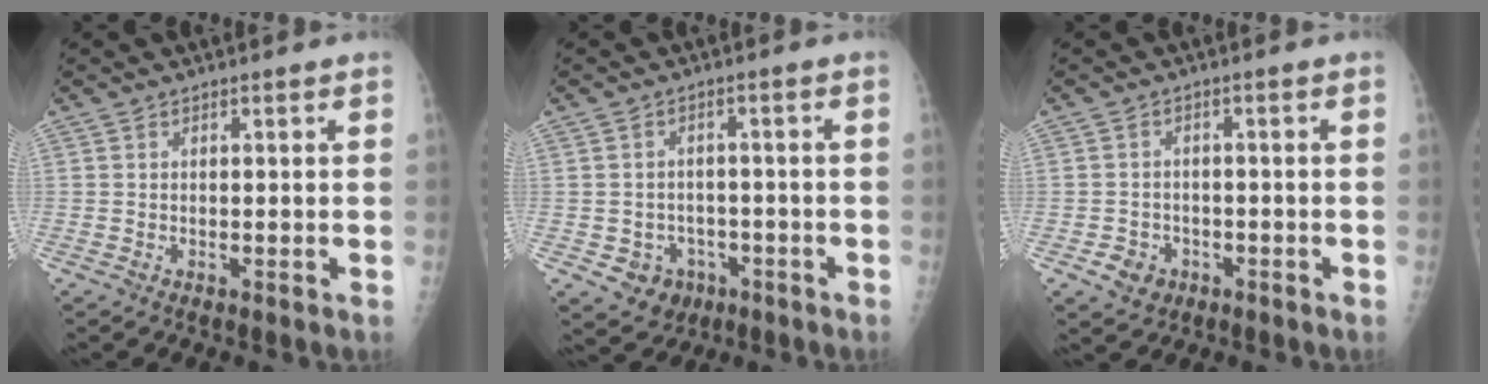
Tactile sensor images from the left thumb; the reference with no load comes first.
{"total": 6.7, "force": [-2.8, 5.8, 1.9], "torque": [-0.012, 0.021, -0.030]}
{"total": 4.3, "force": [-2.0, 3.6, 1.3], "torque": [-0.006, 0.014, -0.026]}